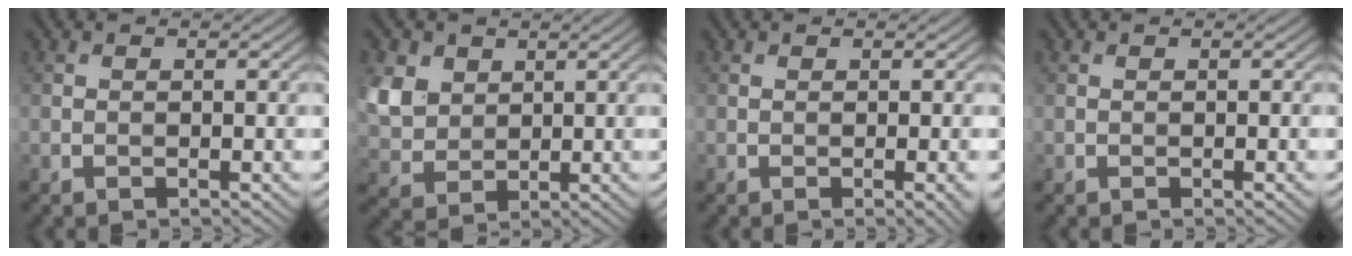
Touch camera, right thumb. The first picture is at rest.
{"total": 6.0, "force": [2.3, 4.7, 2.9], "torque": [-0.100, 0.000, 0.046]}
{"total": 1.4, "force": [-0.1, 0.2, 1.3], "torque": [-0.023, -0.001, -0.003]}
{"total": 0.0}